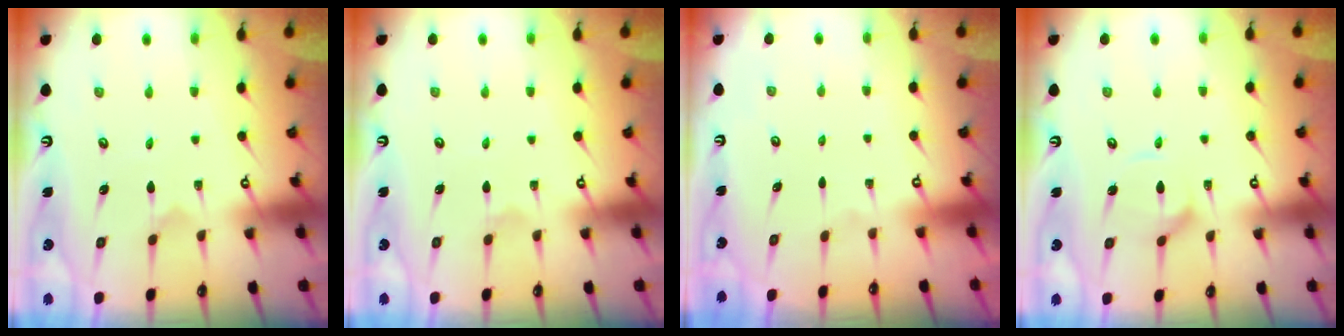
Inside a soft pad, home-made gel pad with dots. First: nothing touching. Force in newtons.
{"total": 1.4, "press": 1.4, "slide": 0.1}
{"total": 0.0}
{"total": 4.0, "press": 4.0, "slide": 0.4}